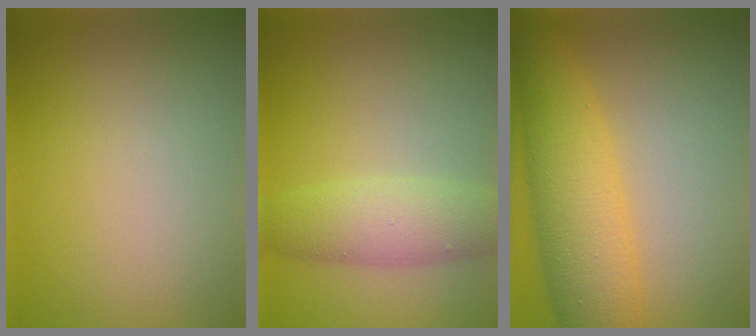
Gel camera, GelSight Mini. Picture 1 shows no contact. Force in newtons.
{"total": 4.3, "press": 4.3, "slide": 0.1}
{"total": 7.5, "press": 7.5, "slide": 0.2}